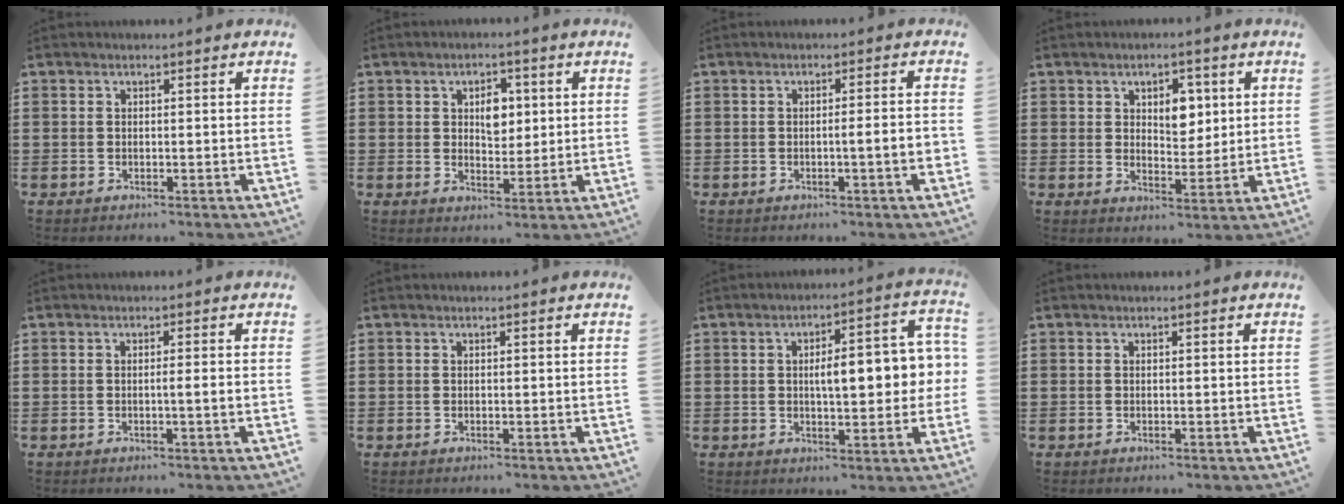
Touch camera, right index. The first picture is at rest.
{"total": 4.7, "force": [1.3, 2.9, 3.4], "torque": [-0.051, 0.004, 0.014]}
{"total": 3.2, "force": [-0.8, -0.1, 3.1], "torque": [-0.051, -0.006, -0.015]}
{"total": 5.0, "force": [1.8, 3.3, 3.3], "torque": [-0.053, 0.005, 0.024]}
{"total": 1.7, "force": [-0.3, -0.1, 1.6], "torque": [-0.028, -0.003, -0.007]}
{"total": 0.0}
{"total": 8.3, "force": [0.5, 3.1, 7.7], "torque": [-0.111, -0.005, -0.002]}
{"total": 0.0}